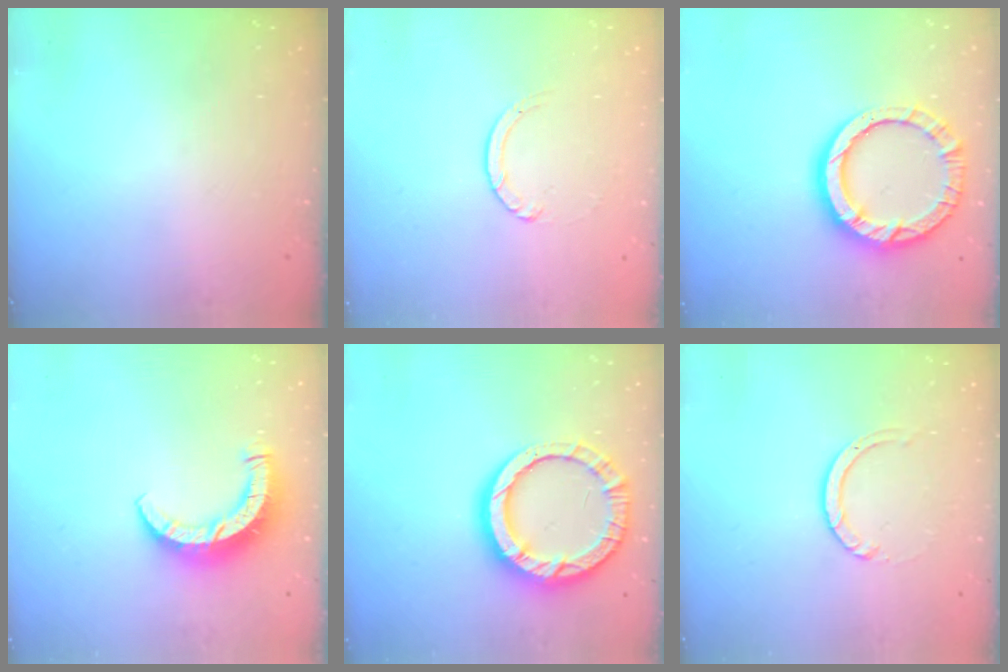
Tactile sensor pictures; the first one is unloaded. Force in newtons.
{"total": 2.4, "press": 2.4, "slide": 0.2}
{"total": 13.7, "press": 13.6, "slide": 1.4}
{"total": 9.0, "press": 8.9, "slide": 1.0}
{"total": 16.4, "press": 16.3, "slide": 1.9}
{"total": 3.1, "press": 3.1, "slide": 0.3}